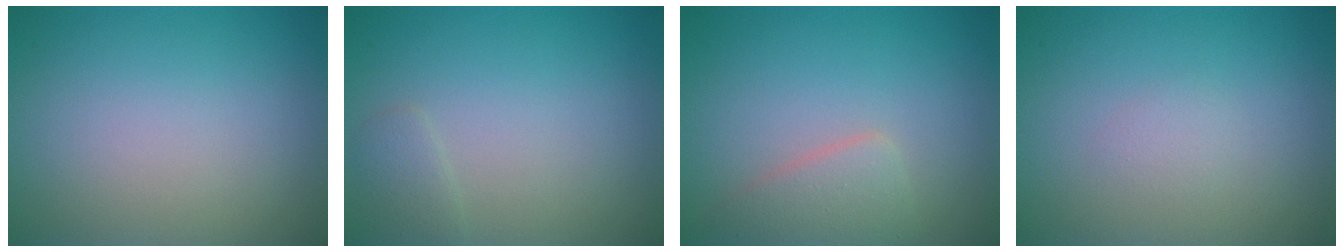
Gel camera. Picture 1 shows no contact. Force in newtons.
{"total": 1.1, "press": 1.1, "slide": 0.1}
{"total": 2.4, "press": 2.4, "slide": 0.1}
{"total": 0.6, "press": 0.6, "slide": 0.1}